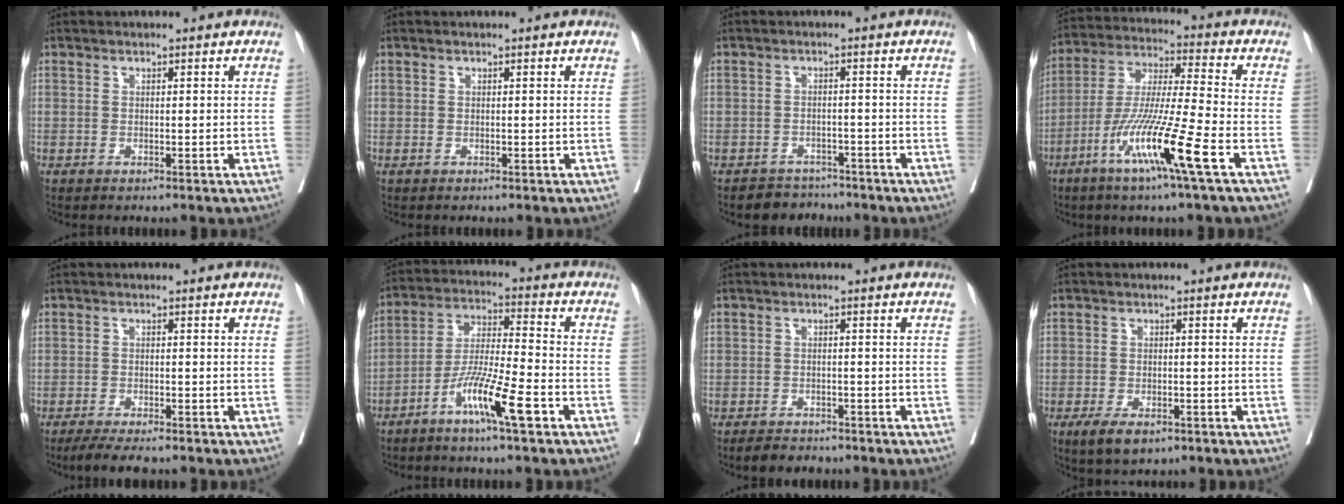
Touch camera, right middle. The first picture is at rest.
{"total": 0.0}
{"total": 4.4, "force": [-4.0, 1.9, -0.3], "torque": [0.009, 0.002, -0.061]}
{"total": 13.8, "force": [-6.4, -1.1, 12.1], "torque": [-0.246, -0.022, -0.124]}
{"total": 5.1, "force": [-4.2, 0.5, 2.8], "torque": [-0.042, -0.011, -0.067]}
{"total": 9.8, "force": [-5.4, 0.0, 8.2], "torque": [-0.162, -0.011, -0.103]}
{"total": 3.9, "force": [-3.4, 1.4, 1.2], "torque": [-0.021, -0.004, -0.052]}
{"total": 5.2, "force": [-3.3, 2.1, 3.4], "torque": [-0.060, -0.008, -0.053]}